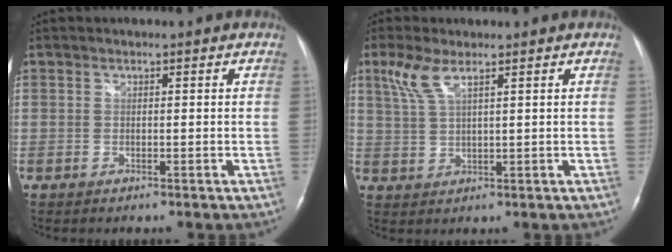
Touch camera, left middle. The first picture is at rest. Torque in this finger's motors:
{"motor_torque": [0.42, -0.41, 0.05, 0.07]}